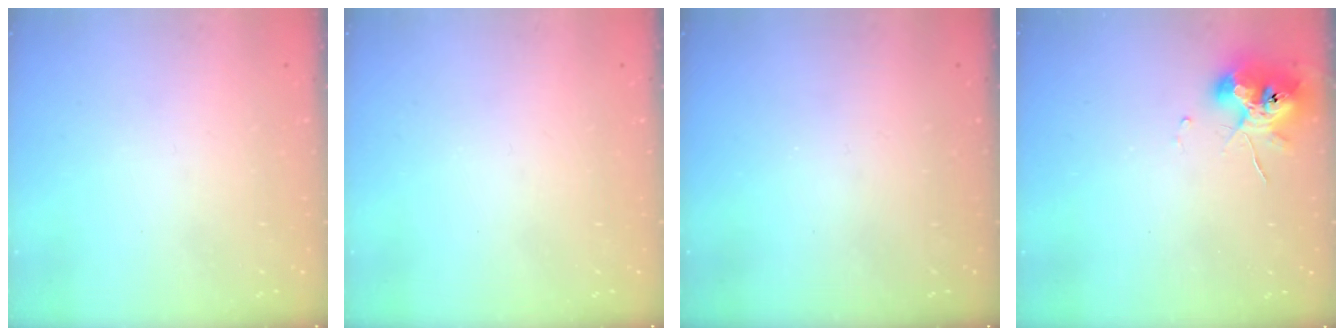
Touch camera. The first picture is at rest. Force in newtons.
{"total": 0.0}
{"total": 0.0}
{"total": 9.4, "press": 9.3, "slide": 1.4}